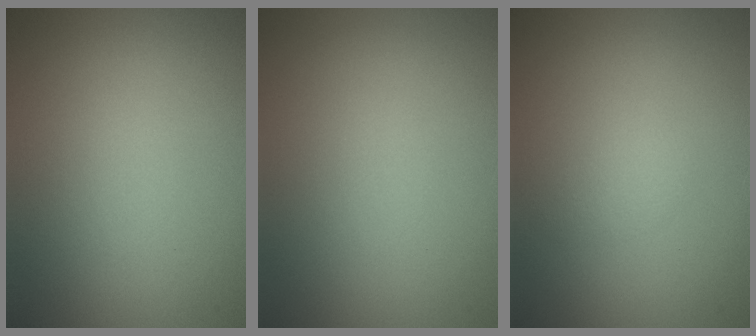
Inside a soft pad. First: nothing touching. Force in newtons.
{"total": 0.0}
{"total": 0.8, "press": 0.8, "slide": 0.0}